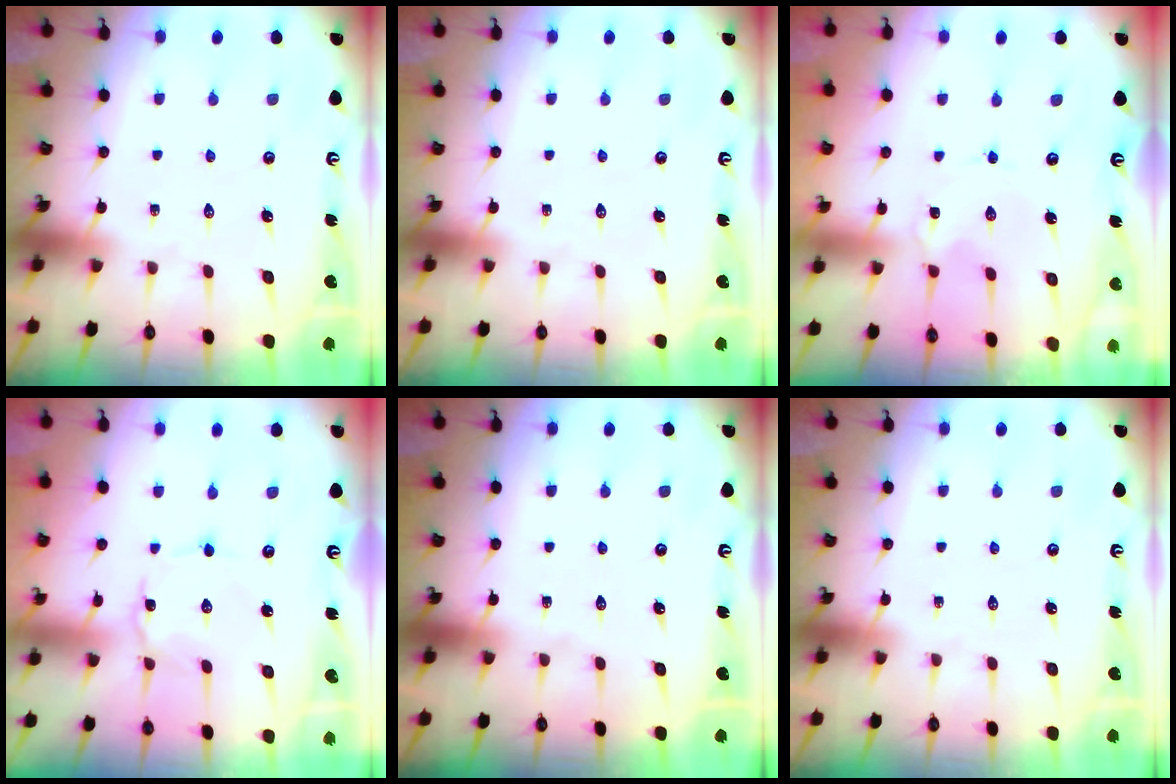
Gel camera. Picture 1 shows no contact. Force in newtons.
{"total": 0.0}
{"total": 1.1, "press": 1.1, "slide": 0.2}
{"total": 1.0, "press": 1.0, "slide": 0.1}
{"total": 0.0}
{"total": 0.0}